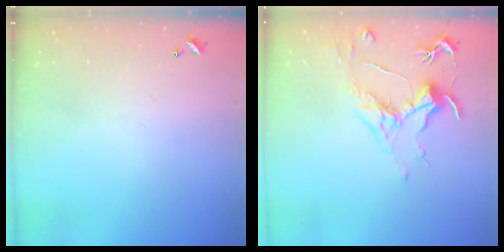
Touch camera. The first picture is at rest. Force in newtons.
{"total": 1.8, "press": 1.6, "slide": 0.9}